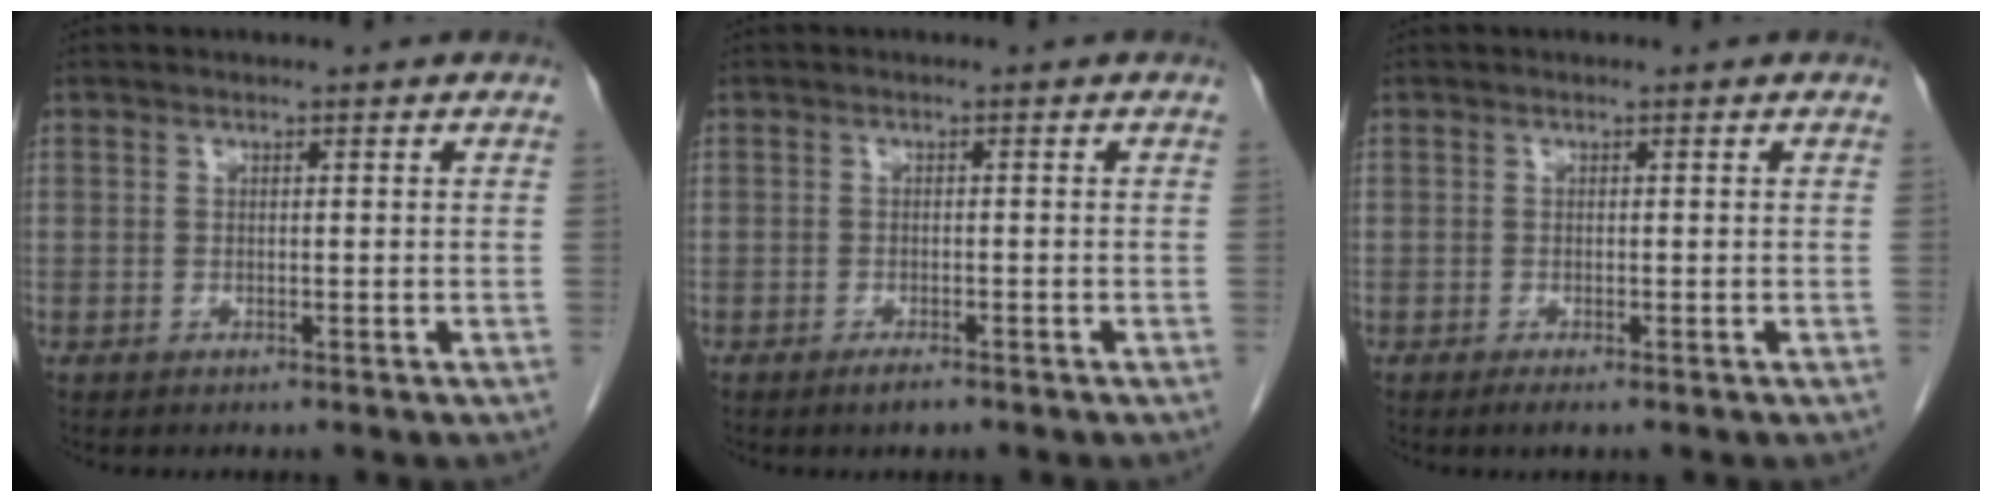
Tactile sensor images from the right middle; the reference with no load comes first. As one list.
[{"total": 1.5, "force": [-1.2, 0.3, 1.0], "torque": [-0.022, -0.003, -0.017]}, {"total": 1.0, "force": [-0.7, 0.1, 0.7], "torque": [-0.012, -0.003, -0.010]}]